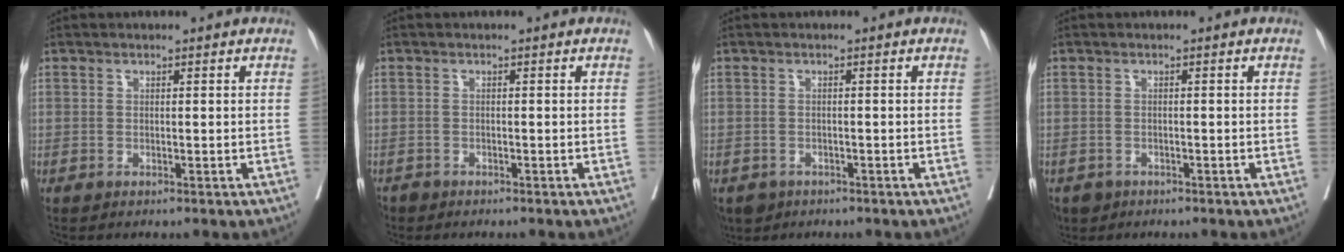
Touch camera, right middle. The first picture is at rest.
{"total": 1.6, "force": [-1.4, 0.7, 0.0], "torque": [-0.004, -0.002, -0.027]}
{"total": 3.3, "force": [-2.3, 2.3, 0.5], "torque": [-0.006, 0.001, -0.036]}
{"total": 3.0, "force": [-2.0, 2.2, 0.4], "torque": [-0.004, 0.001, -0.033]}